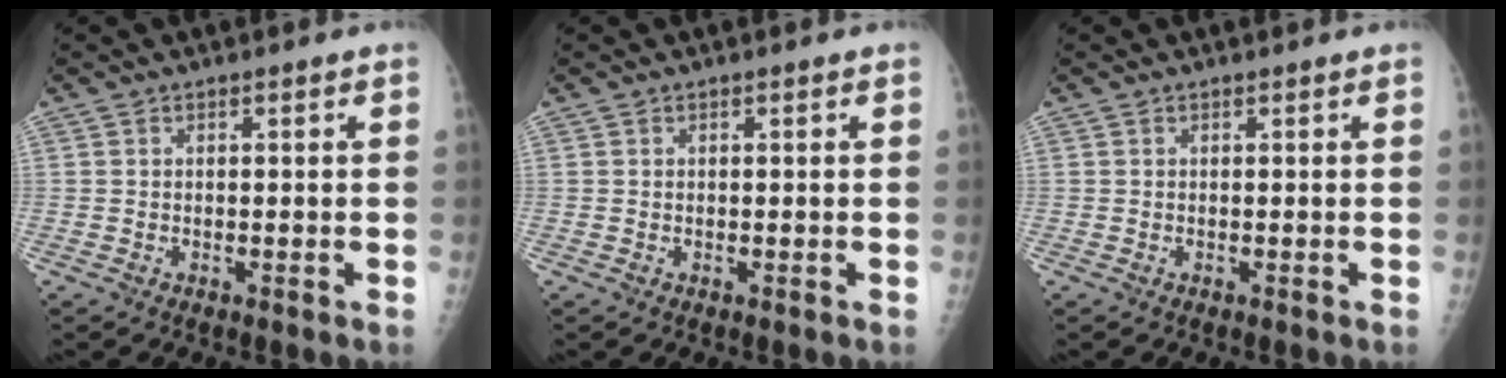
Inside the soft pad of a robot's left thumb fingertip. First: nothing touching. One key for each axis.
{"total": 0.0}
{"total": 0.0}